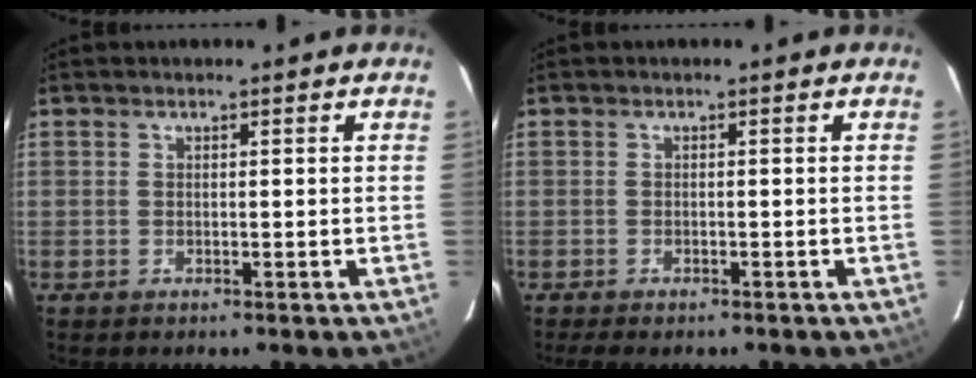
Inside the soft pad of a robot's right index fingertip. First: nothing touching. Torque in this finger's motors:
{"motor_torque": [0.18, -0.51, 0.18, 0.03]}